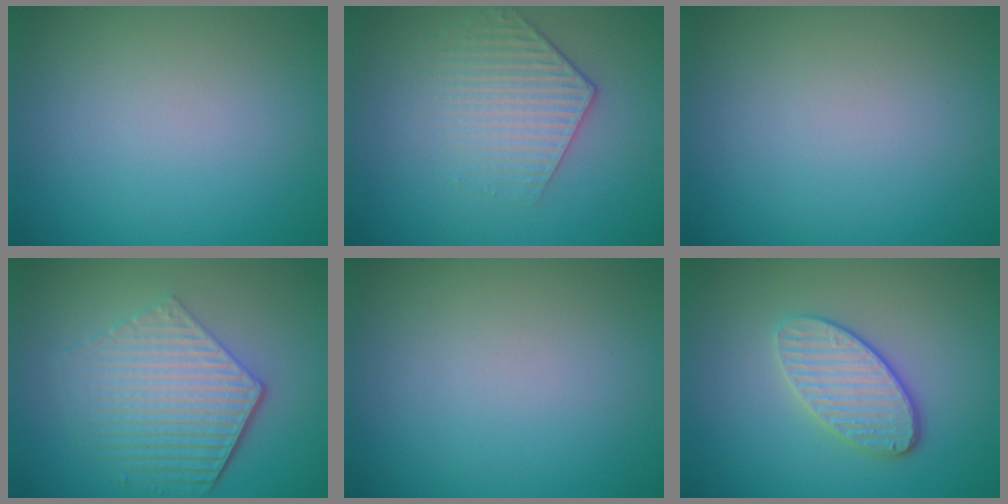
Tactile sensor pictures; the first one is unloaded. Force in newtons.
{"total": 3.2, "press": 2.8, "slide": 1.4}
{"total": 0.0}
{"total": 6.3, "press": 4.6, "slide": 4.4}
{"total": 0.0}
{"total": 3.9, "press": 3.3, "slide": 2.0}